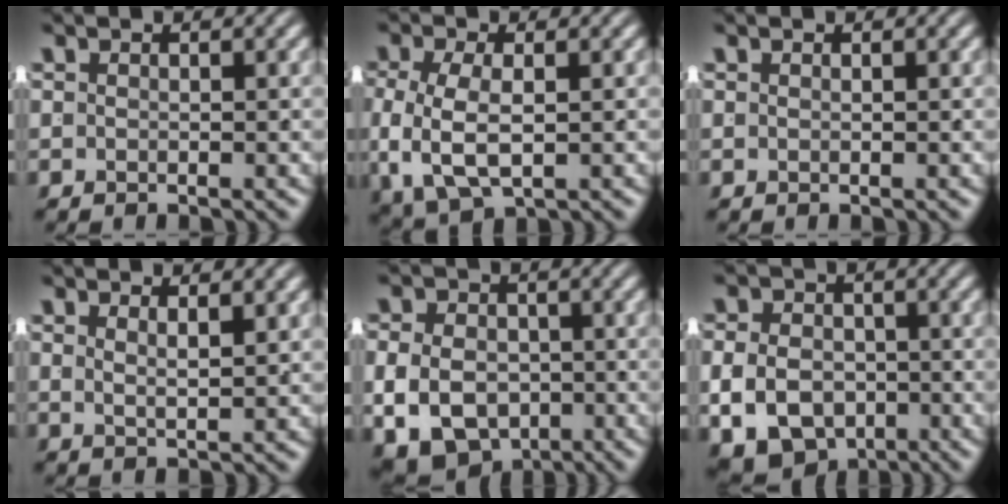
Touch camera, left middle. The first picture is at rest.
{"total": 5.4, "force": [-0.6, 3.5, 4.1], "torque": [-0.104, -0.021, 0.006]}
{"total": 0.0}
{"total": 1.6, "force": [1.0, -1.0, 0.8], "torque": [-0.006, -0.011, 0.028]}
{"total": 10.4, "force": [-4.0, 8.4, 4.6], "torque": [-0.094, -0.046, -0.056]}
{"total": 9.5, "force": [-3.9, 7.6, 4.1], "torque": [-0.077, -0.041, -0.057]}